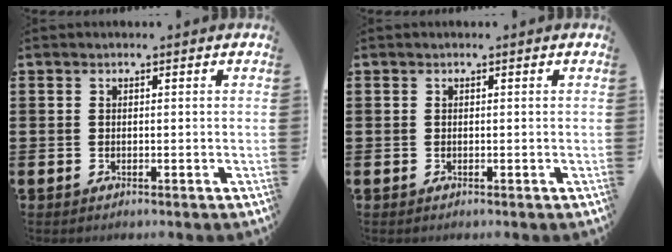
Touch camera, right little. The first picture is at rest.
{"total": 0.0}